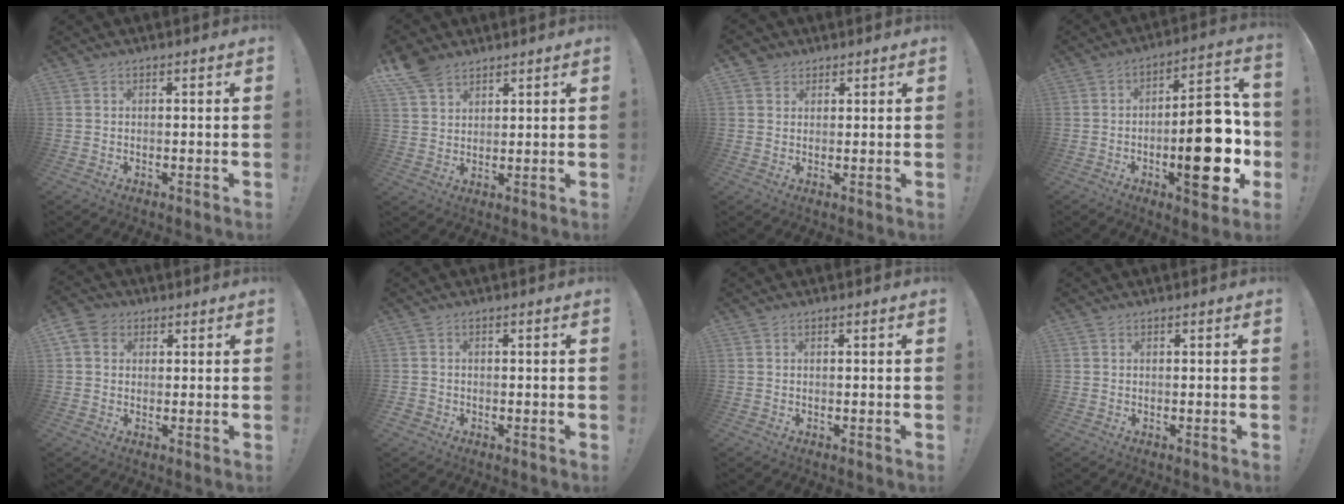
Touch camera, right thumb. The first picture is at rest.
{"total": 7.4, "force": [5.6, 4.2, 2.7], "torque": [-0.048, -0.028, 0.109]}
{"total": 3.3, "force": [2.0, 2.6, 0.4], "torque": [-0.003, -0.006, 0.036]}
{"total": 22.1, "force": [-4.8, 8.7, 19.7], "torque": [-0.252, 0.026, -0.064]}
{"total": 5.9, "force": [2.1, 4.9, 2.7], "torque": [-0.051, 0.000, 0.040]}
{"total": 1.6, "force": [-0.9, 1.4, 0.3], "torque": [-0.012, 0.007, -0.015]}
{"total": 0.0}
{"total": 0.0}